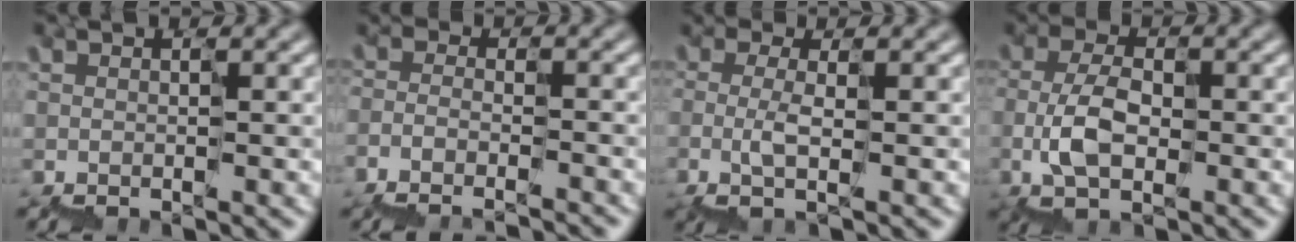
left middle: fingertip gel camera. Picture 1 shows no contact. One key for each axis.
{"total": 4.8, "fx": -4.6, "fy": 1.1, "fz": 0.8, "tx": -0.013, "ty": 0.007, "tz": -0.068}
{"total": 1.2, "fx": -0.4, "fy": 0.4, "fz": 1.0, "tx": -0.028, "ty": 0.007, "tz": -0.005}
{"total": 2.8, "fx": -1.0, "fy": 1.7, "fz": 2.0, "tx": -0.049, "ty": 0.017, "tz": -0.014}